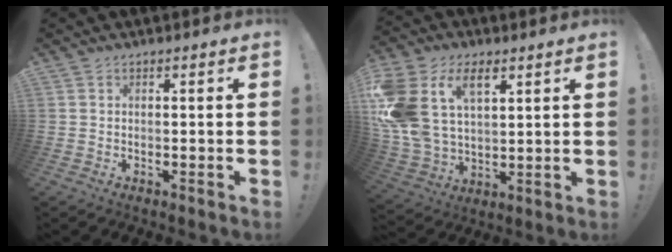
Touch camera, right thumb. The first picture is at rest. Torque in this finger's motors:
{"motor_torque": [0.60, 0.64, 1.63, 1.14, 0.40]}